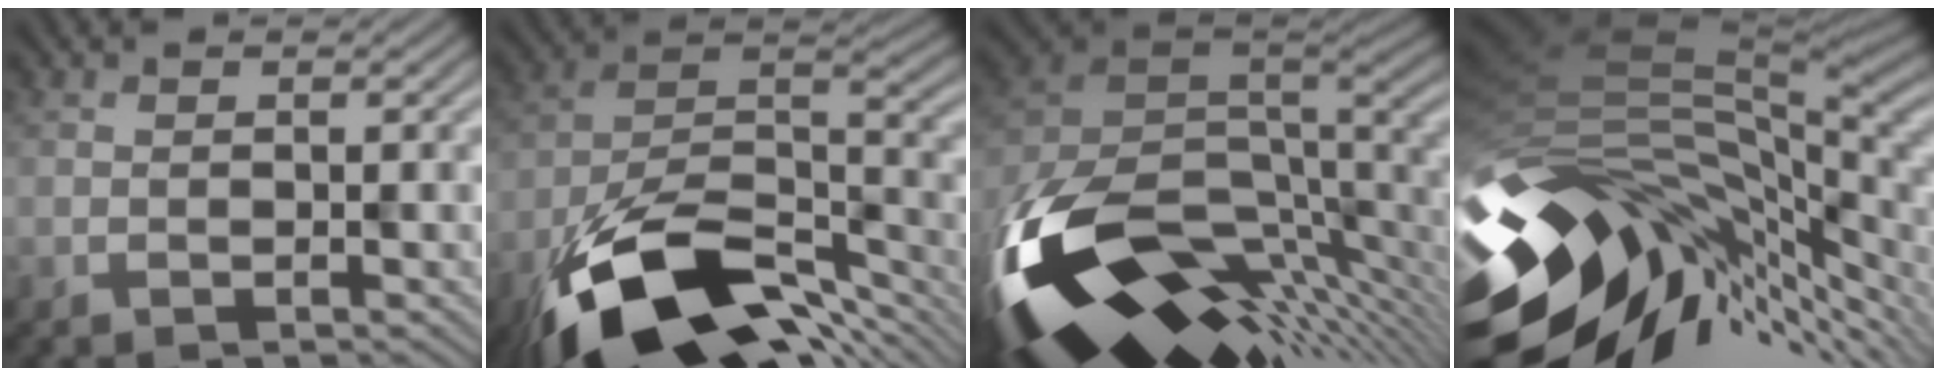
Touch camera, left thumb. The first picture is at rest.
{"total": 16.2, "force": [-9.8, 7.3, 10.6], "torque": [-0.214, -0.047, -0.153]}
{"total": 15.9, "force": [-6.1, 7.8, 12.4], "torque": [-0.289, -0.042, -0.085]}
{"total": 13.9, "force": [-2.8, 8.6, 10.5], "torque": [-0.204, -0.031, -0.037]}